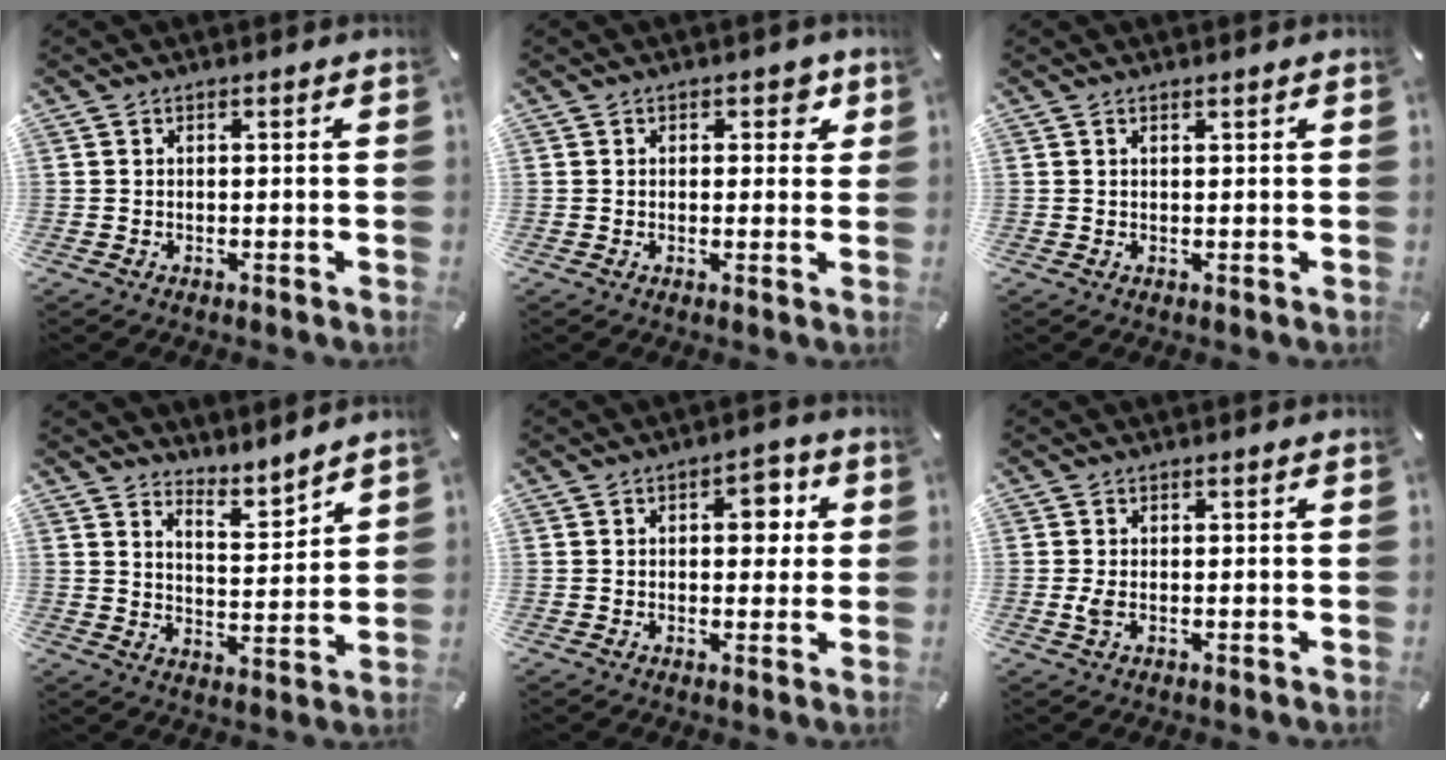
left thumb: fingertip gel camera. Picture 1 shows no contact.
{"total": 3.2, "force": [1.2, 2.1, 2.0], "torque": [-0.004, -0.007, 0.010]}
{"total": 0.6, "force": [0.4, 0.1, 0.4], "torque": [-0.007, -0.001, 0.008]}
{"total": 5.9, "force": [5.6, 1.8, 0.3], "torque": [-0.008, -0.056, 0.102]}
{"total": 6.4, "force": [1.4, 3.9, 4.9], "torque": [-0.046, -0.009, 0.010]}
{"total": 1.8, "force": [0.1, 0.8, 1.6], "torque": [-0.039, -0.003, -0.001]}